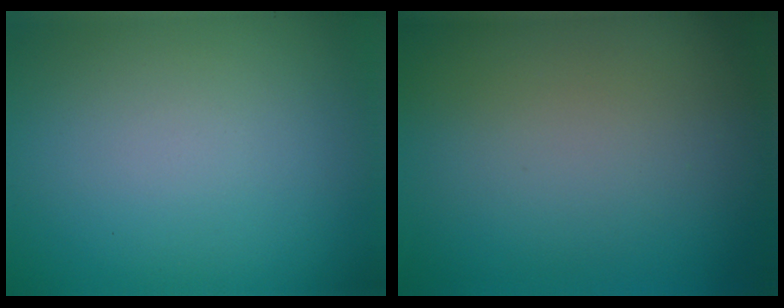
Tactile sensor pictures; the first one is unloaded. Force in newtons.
{"total": 0.0}